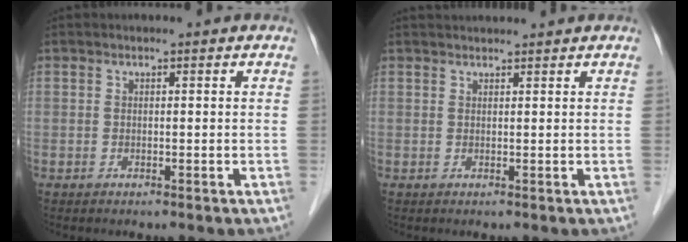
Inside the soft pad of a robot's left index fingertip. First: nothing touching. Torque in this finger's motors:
{"motor_torque": [-0.64, -0.67, 0.05, 0.01]}